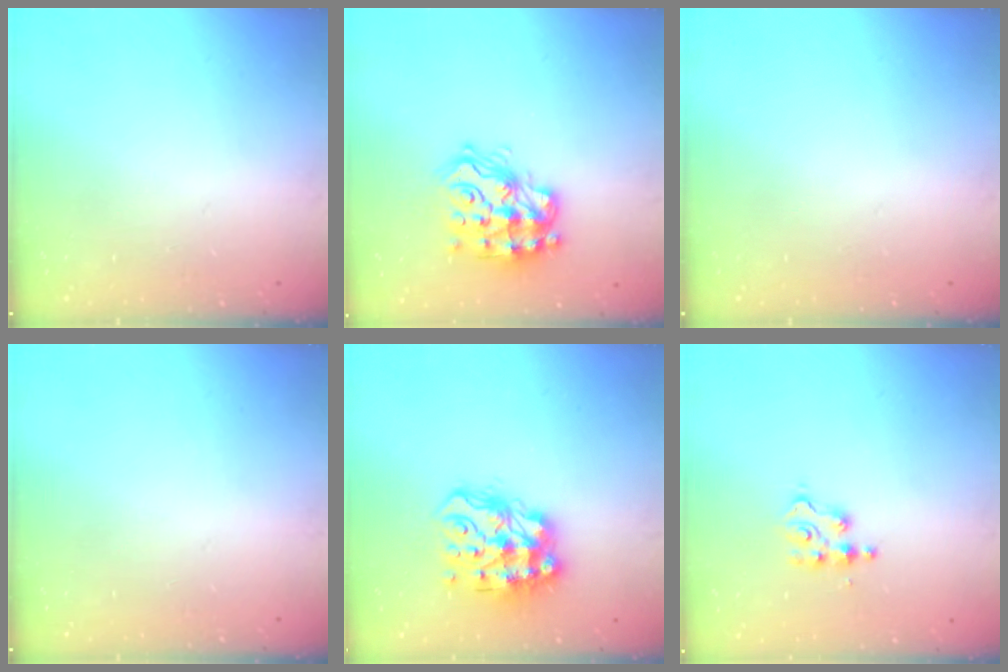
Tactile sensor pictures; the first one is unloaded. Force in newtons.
{"total": 16.5, "press": 16.5, "slide": 1.2}
{"total": 0.0}
{"total": 0.0}
{"total": 14.5, "press": 14.5, "slide": 0.7}
{"total": 3.9, "press": 3.9, "slide": 0.5}